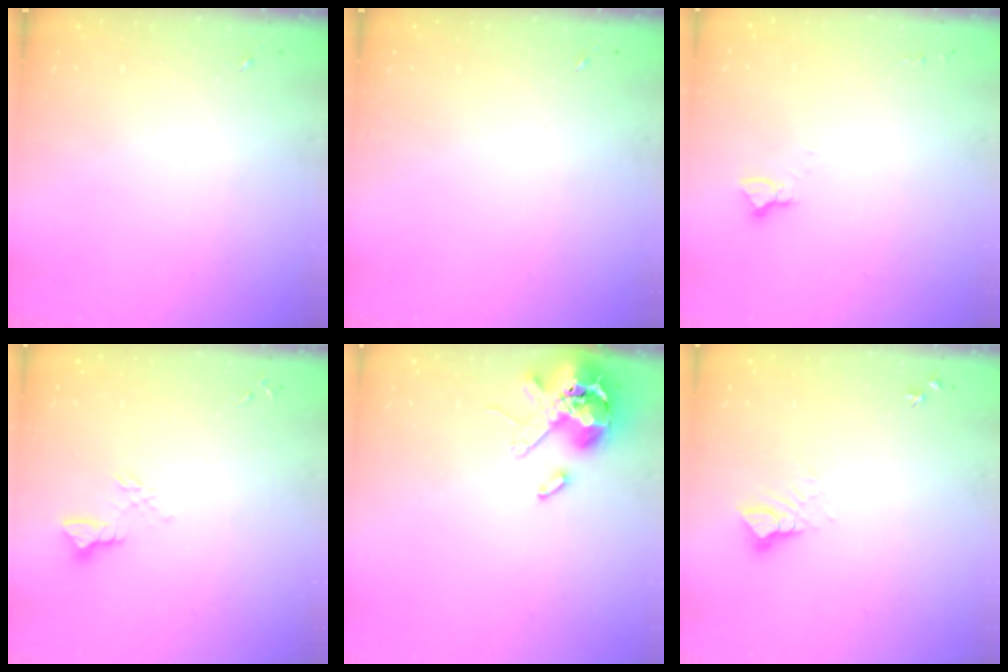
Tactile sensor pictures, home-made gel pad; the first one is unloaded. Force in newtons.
{"total": 0.0}
{"total": 2.9, "press": 2.9, "slide": 0.2}
{"total": 5.1, "press": 5.1, "slide": 0.4}
{"total": 12.8, "press": 12.6, "slide": 2.0}
{"total": 4.0, "press": 3.9, "slide": 0.4}